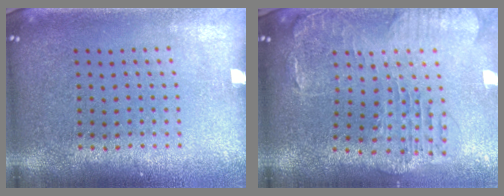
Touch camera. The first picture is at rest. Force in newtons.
{"total": 1.7, "press": 1.6, "slide": 0.6}